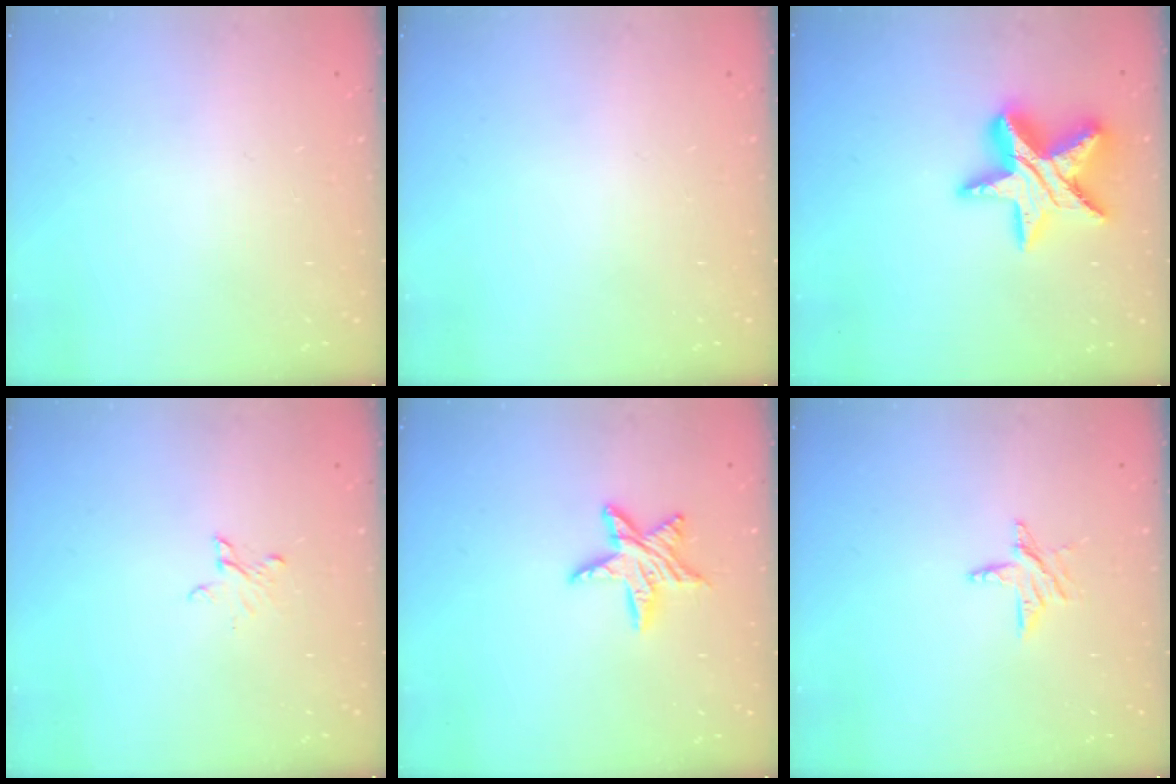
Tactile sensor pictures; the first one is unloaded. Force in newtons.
{"total": 0.0}
{"total": 16.8, "press": 16.8, "slide": 1.1}
{"total": 3.2, "press": 3.2, "slide": 0.3}
{"total": 9.8, "press": 9.8, "slide": 0.6}
{"total": 5.5, "press": 5.5, "slide": 0.5}